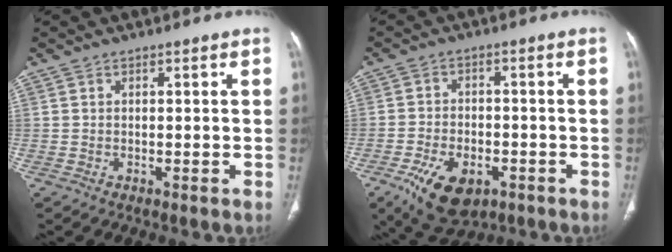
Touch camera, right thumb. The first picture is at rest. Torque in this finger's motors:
{"motor_torque": [0.07, 0.23, 0.03, 0.26, 0.07]}